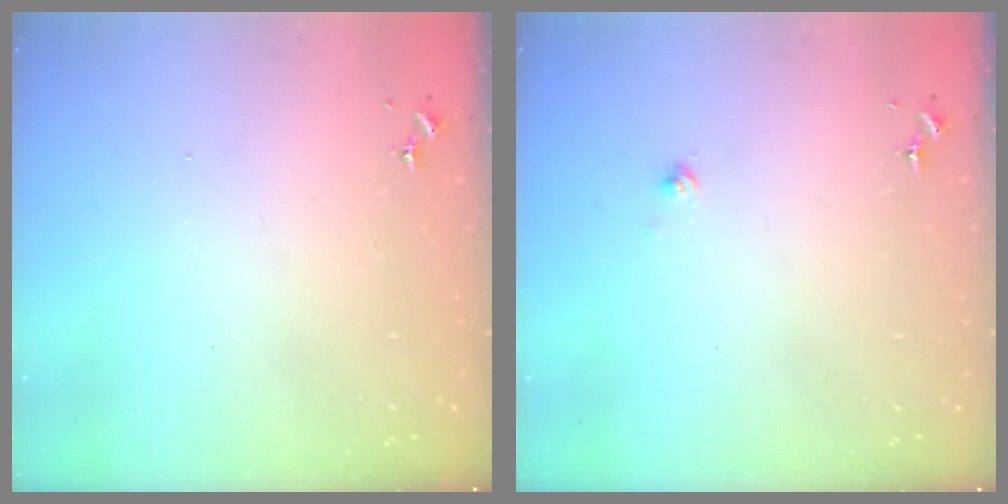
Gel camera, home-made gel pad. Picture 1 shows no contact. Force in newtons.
{"total": 2.3, "press": 2.3, "slide": 0.2}